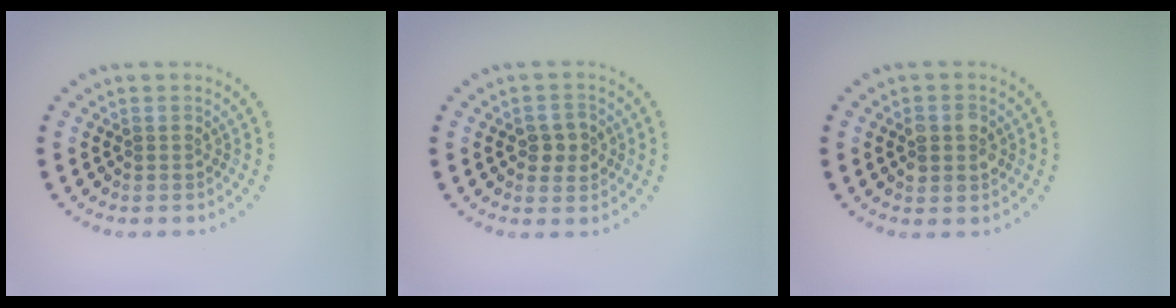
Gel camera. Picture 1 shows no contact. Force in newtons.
{"total": 2.6, "press": 2.6, "slide": 0.2}
{"total": 2.9, "press": 2.9, "slide": 0.2}